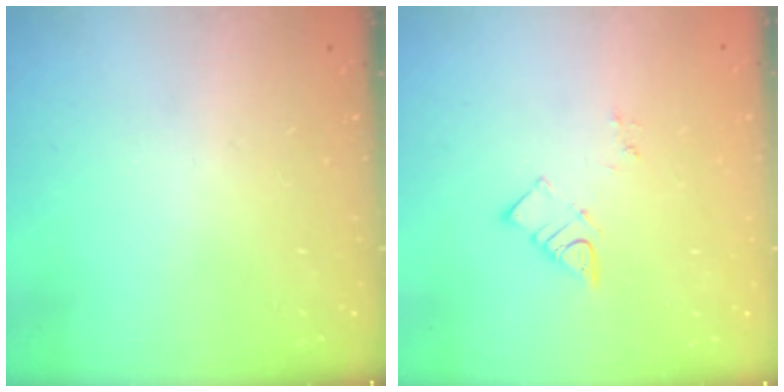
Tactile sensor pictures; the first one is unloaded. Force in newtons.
{"total": 3.4, "press": 3.4, "slide": 0.2}